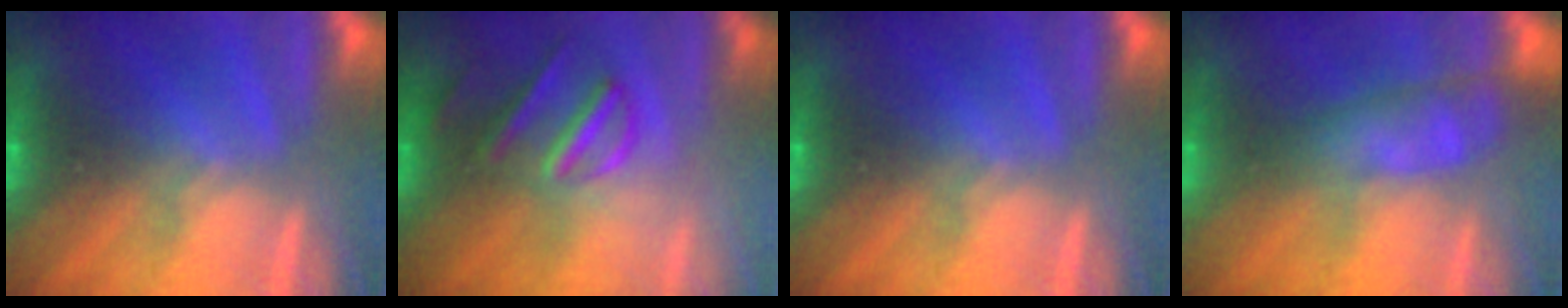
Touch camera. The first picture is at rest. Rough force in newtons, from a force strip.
{"total": 3.0}
{"total": 0.0}
{"total": 4.8}